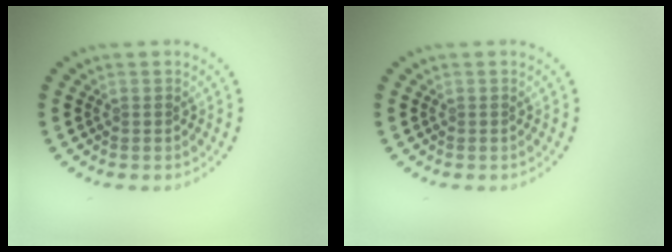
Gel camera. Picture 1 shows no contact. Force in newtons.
{"total": 0.0}